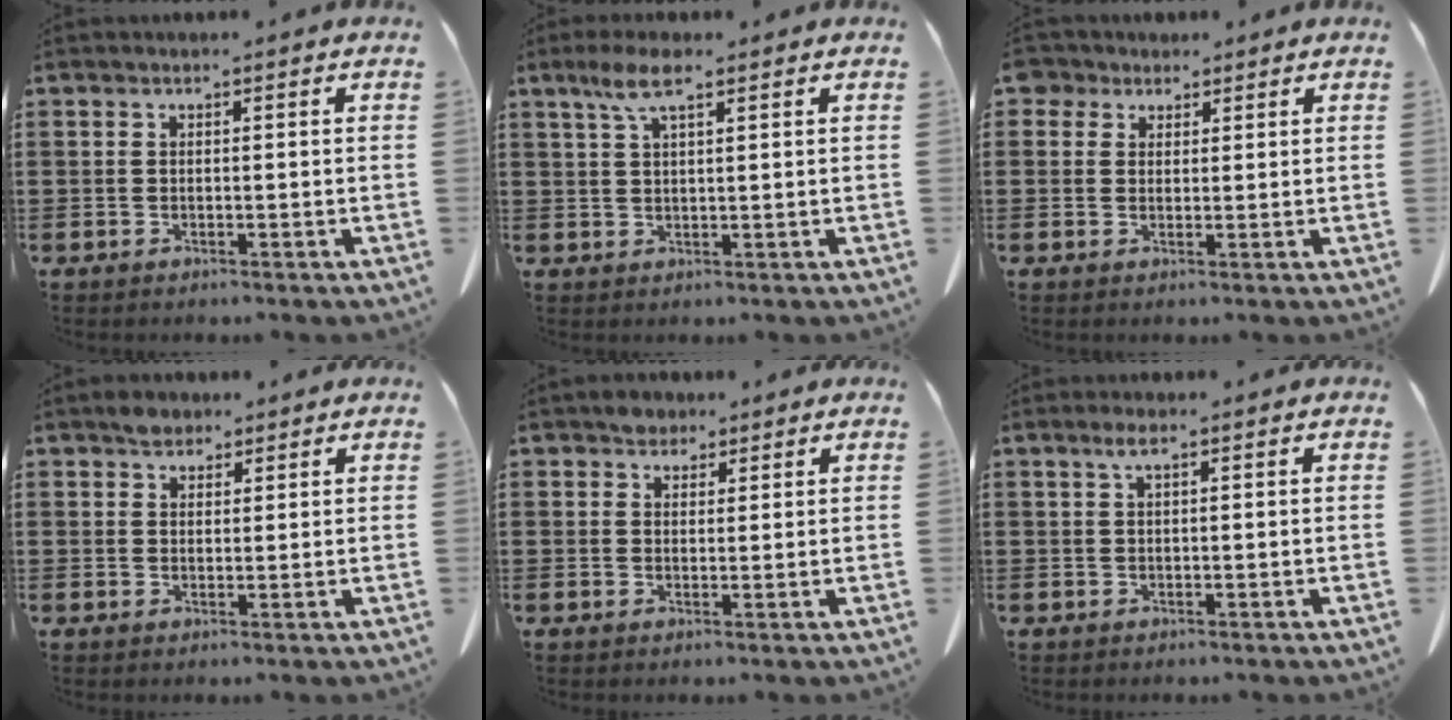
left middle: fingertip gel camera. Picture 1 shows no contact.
{"total": 5.0, "force": [2.7, 1.2, 4.0], "torque": [-0.085, 0.006, 0.048]}
{"total": 3.2, "force": [2.3, 2.1, 0.8], "torque": [-0.019, 0.007, 0.042]}
{"total": 2.6, "force": [2.1, 1.3, 0.5], "torque": [-0.008, 0.001, 0.040]}
{"total": 2.5, "force": [2.1, 1.4, 0.3], "torque": [-0.004, 0.002, 0.040]}
{"total": 1.7, "force": [0.7, 0.3, 1.5], "torque": [-0.032, 0.003, 0.012]}